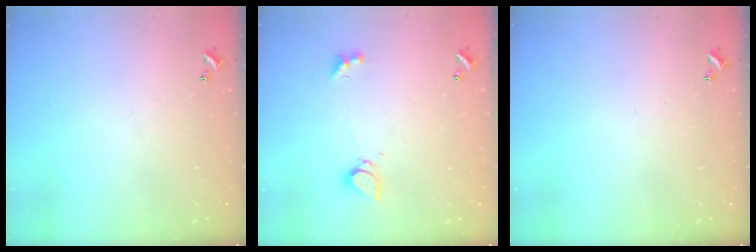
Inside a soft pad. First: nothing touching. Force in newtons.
{"total": 1.3, "press": 1.2, "slide": 0.4}
{"total": 0.0}